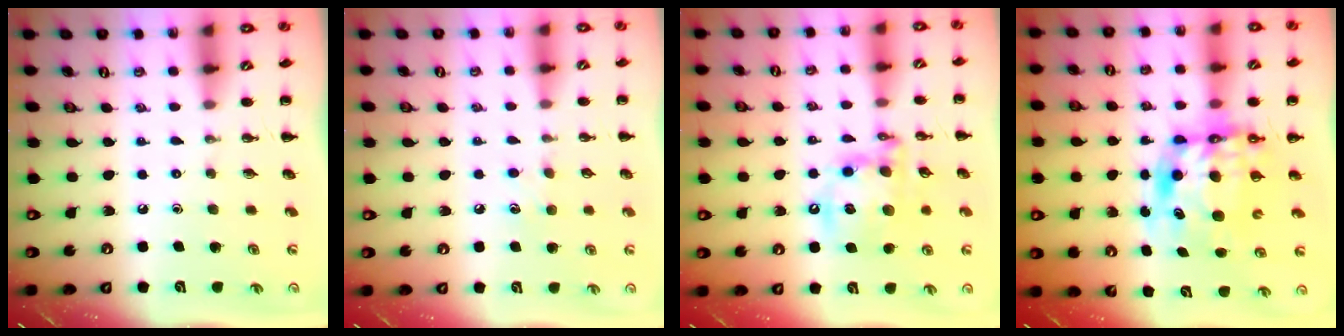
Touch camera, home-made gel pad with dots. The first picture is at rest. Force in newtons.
{"total": 5.1, "press": 4.9, "slide": 1.3}
{"total": 14.2, "press": 13.8, "slide": 3.4}
{"total": 11.9, "press": 11.6, "slide": 2.4}